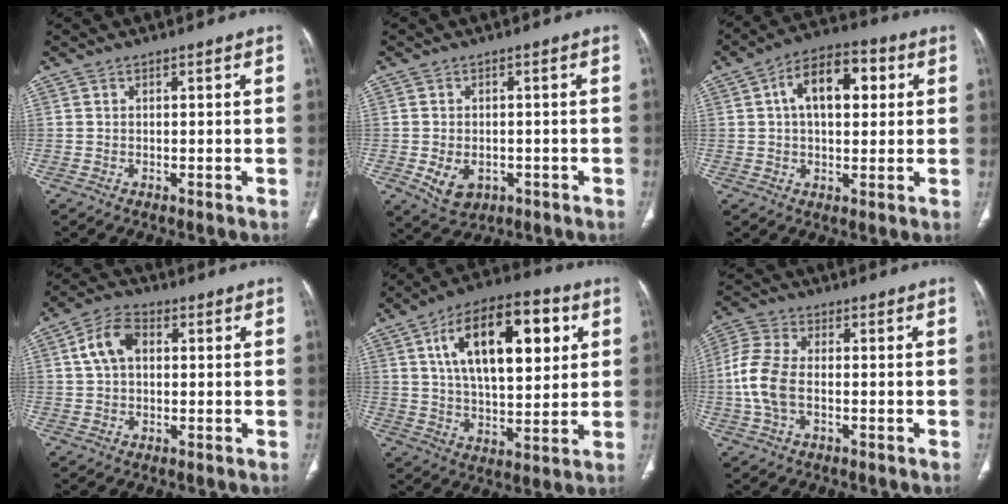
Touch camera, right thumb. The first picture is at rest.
{"total": 5.9, "force": [-1.8, 4.4, 3.6], "torque": [-0.055, 0.007, -0.014]}
{"total": 12.7, "force": [3.1, 7.2, 10.0], "torque": [-0.139, 0.020, 0.044]}
{"total": 7.5, "force": [1.5, 4.9, 5.4], "torque": [-0.102, 0.018, 0.023]}
{"total": 21.7, "force": [7.0, 10.3, 17.7], "torque": [-0.258, -0.006, 0.110]}
{"total": 9.2, "force": [-1.2, 5.4, 7.4], "torque": [-0.172, 0.017, -0.028]}